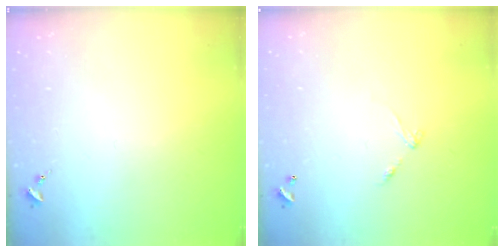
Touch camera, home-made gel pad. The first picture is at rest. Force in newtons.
{"total": 4.3, "press": 4.3, "slide": 0.3}